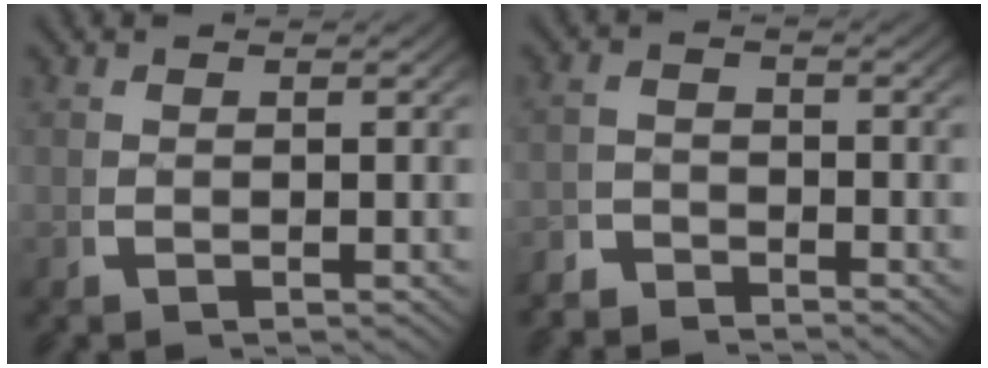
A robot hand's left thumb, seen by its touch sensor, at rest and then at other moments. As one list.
[{"total": 3.4, "force": [-3.3, 0.8, 0.0], "torque": [0.006, -0.016, -0.060]}]